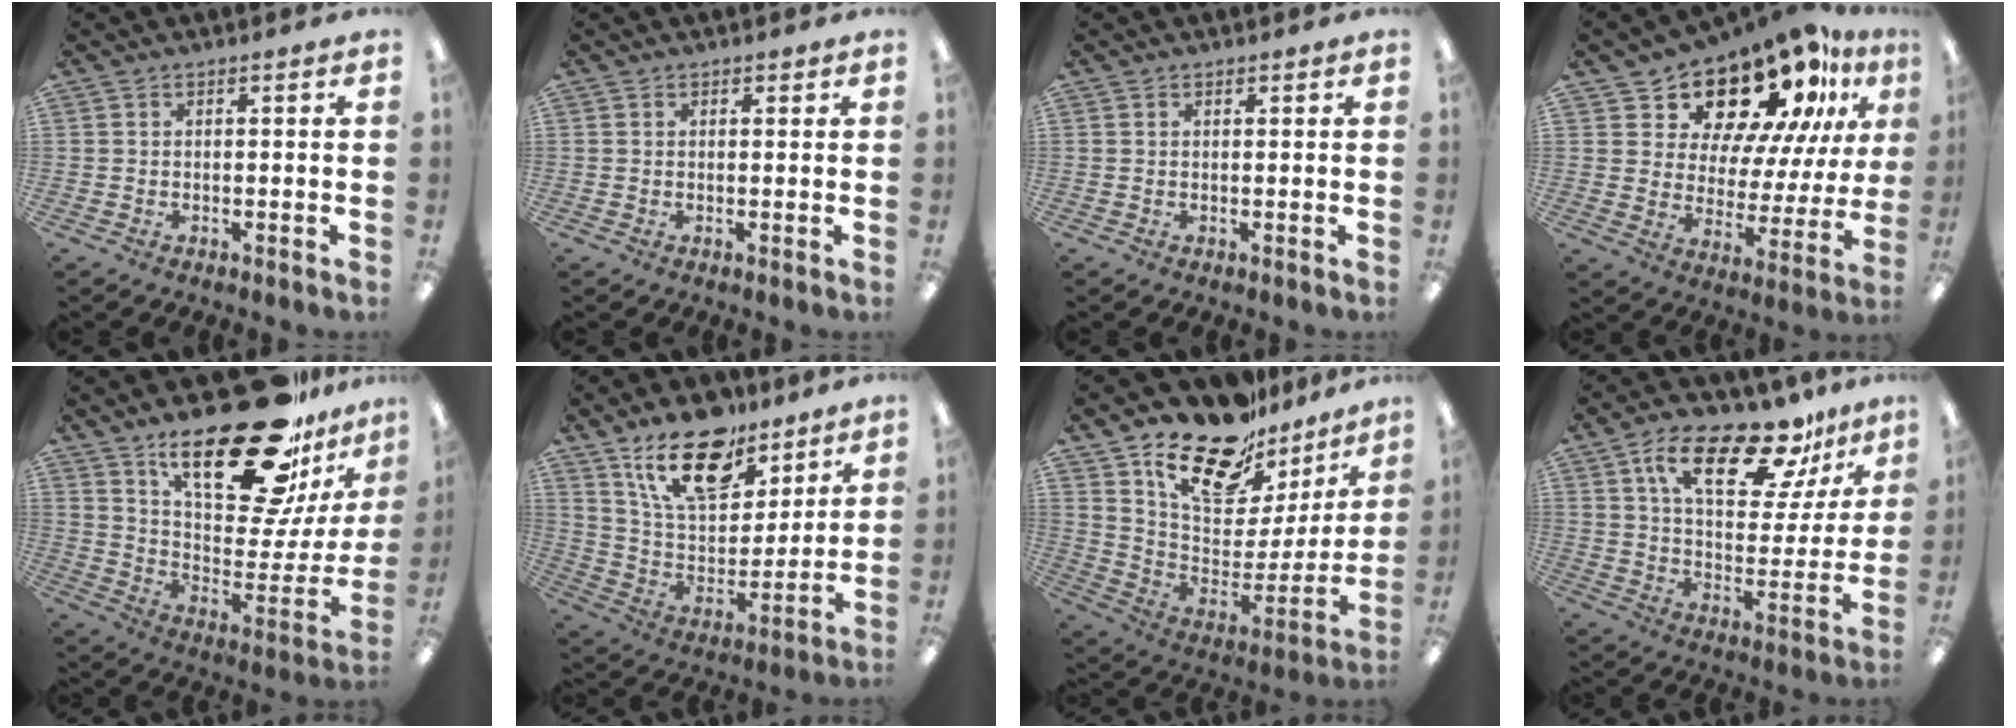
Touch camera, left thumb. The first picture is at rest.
{"total": 0.8, "force": [0.5, 0.6, 0.1], "torque": [0.006, 0.000, 0.008]}
{"total": 0.5, "force": [0.4, 0.3, 0.1], "torque": [-0.002, 0.002, 0.007]}
{"total": 18.0, "force": [14.7, 7.4, 7.2], "torque": [-0.124, -0.120, 0.251]}
{"total": 30.0, "force": [19.1, 11.1, 20.3], "torque": [-0.292, -0.121, 0.319]}
{"total": 19.2, "force": [12.9, 9.8, 10.3], "torque": [-0.180, -0.063, 0.231]}
{"total": 21.9, "force": [16.5, 10.3, 9.9], "torque": [-0.167, -0.104, 0.293]}
{"total": 20.3, "force": [13.2, 8.3, 12.9], "torque": [-0.215, -0.062, 0.220]}